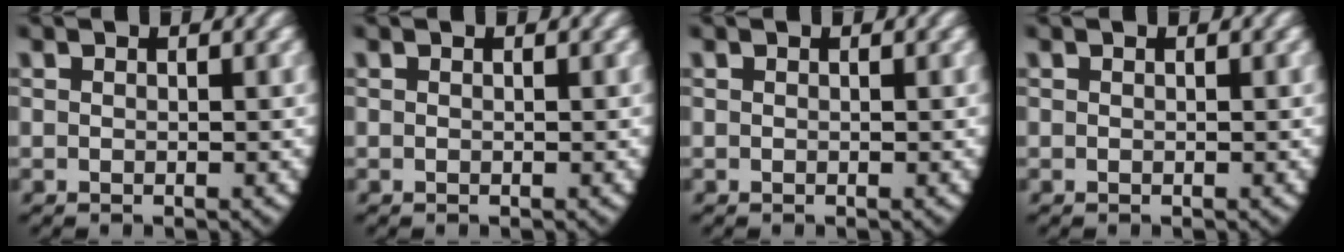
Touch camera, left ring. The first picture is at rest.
{"total": 0.0}
{"total": 0.0}
{"total": 0.0}